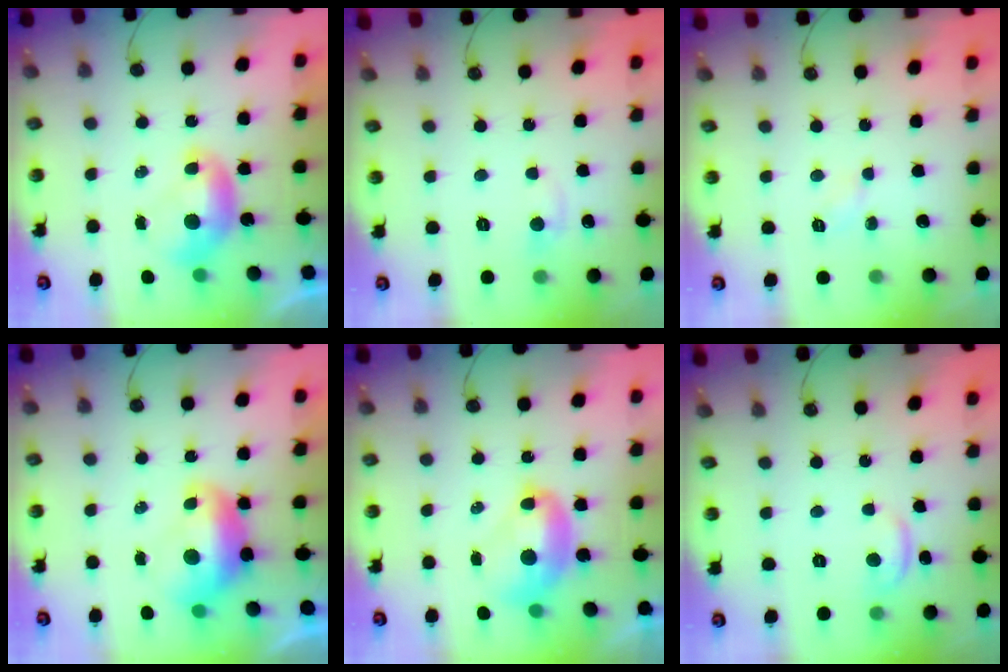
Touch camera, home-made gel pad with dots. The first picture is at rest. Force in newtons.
{"total": 0.6, "press": 0.3, "slide": 0.5}
{"total": 2.4, "press": 2.3, "slide": 0.4}
{"total": 1.5, "press": 1.4, "slide": 0.6}
{"total": 3.5, "press": 3.5, "slide": 0.4}
{"total": 0.0}